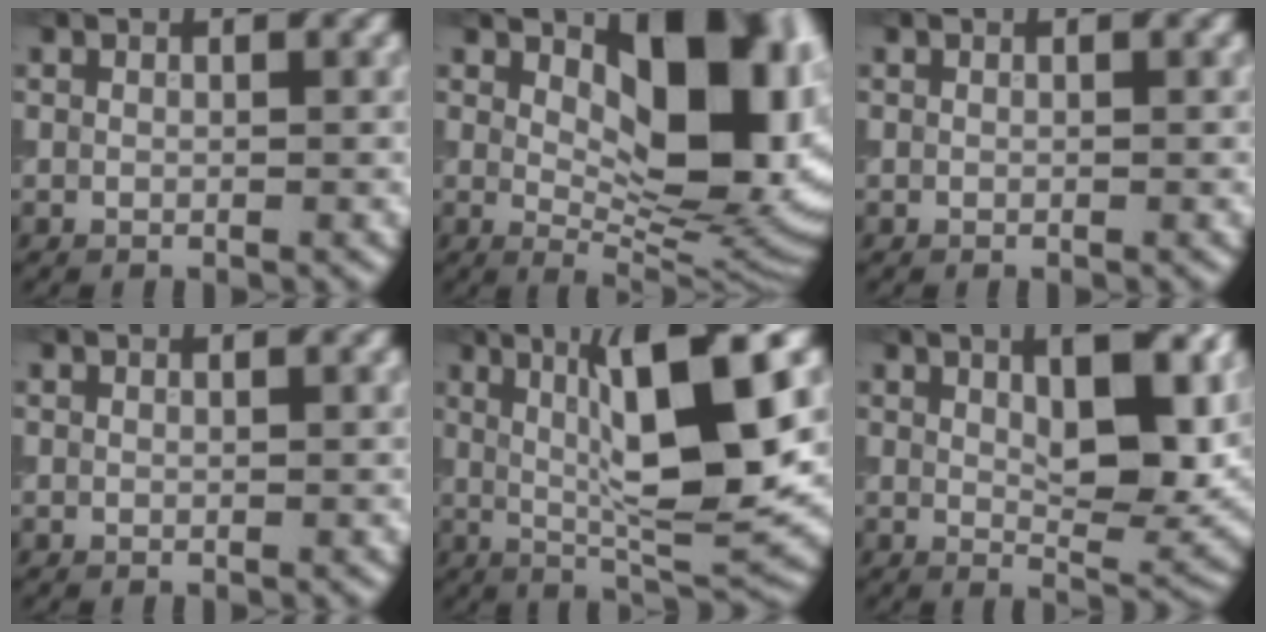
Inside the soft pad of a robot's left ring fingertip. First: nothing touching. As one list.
[{"total": 11.3, "force": [2.8, 5.7, 9.4], "torque": [-0.116, -0.004, 0.047]}, {"total": 0.0}, {"total": 0.0}, {"total": 10.9, "force": [2.3, 2.2, 10.4], "torque": [-0.153, -0.001, 0.046]}, {"total": 7.9, "force": [2.2, 2.9, 7.0], "torque": [-0.101, 0.000, 0.035]}]